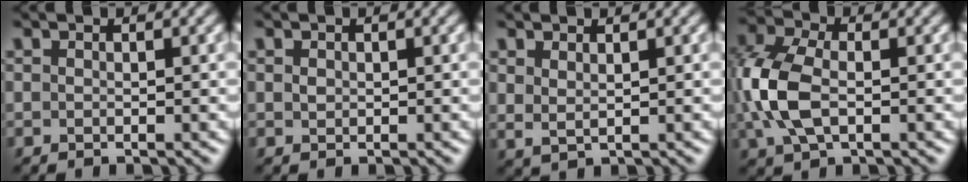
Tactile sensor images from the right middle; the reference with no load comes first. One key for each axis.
{"total": 0.5, "fx": 0.2, "fy": 0.4, "fz": 0.2, "tx": -0.006, "ty": -0.001, "tz": 0.004}
{"total": 1.3, "fx": 0.9, "fy": 0.4, "fz": 0.8, "tx": -0.021, "ty": -0.006, "tz": 0.021}
{"total": 6.6, "fx": -0.3, "fy": 4.1, "fz": 5.2, "tx": -0.135, "ty": 0.002, "tz": -0.014}